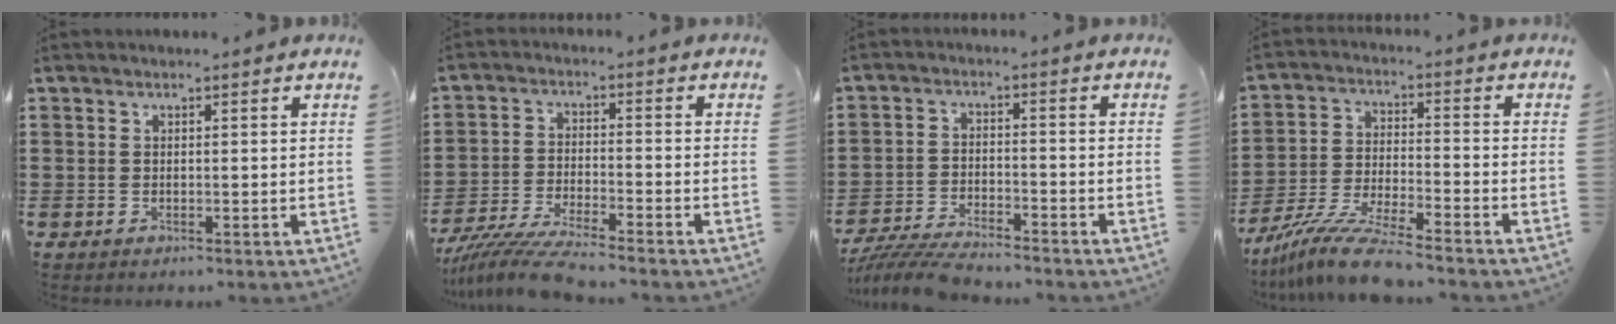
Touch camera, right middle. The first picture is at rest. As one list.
[{"total": 6.7, "force": [-6.2, -0.1, 2.6], "torque": [-0.070, -0.018, -0.125]}, {"total": 5.6, "force": [-5.4, 0.4, 1.4], "torque": [-0.041, -0.005, -0.111]}, {"total": 9.6, "force": [-8.5, 0.3, 4.4], "torque": [-0.090, 0.003, -0.168]}]